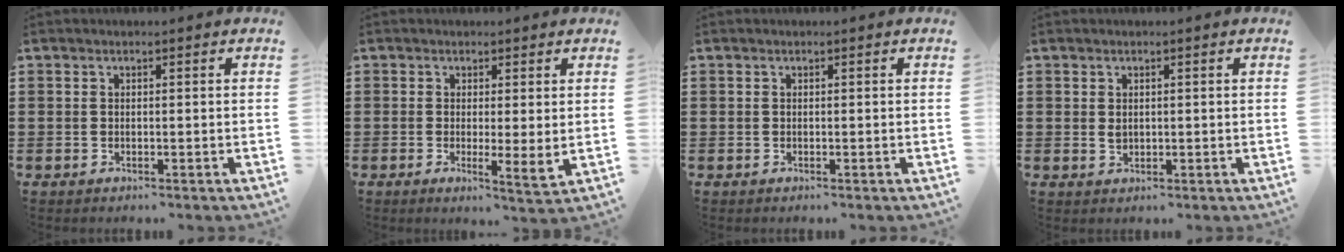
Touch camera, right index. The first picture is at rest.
{"total": 3.2, "force": [0.7, 0.6, 3.1], "torque": [-0.059, -0.003, 0.014]}
{"total": 0.0}
{"total": 1.3, "force": [0.3, 0.9, 0.8], "torque": [-0.018, 0.005, 0.006]}